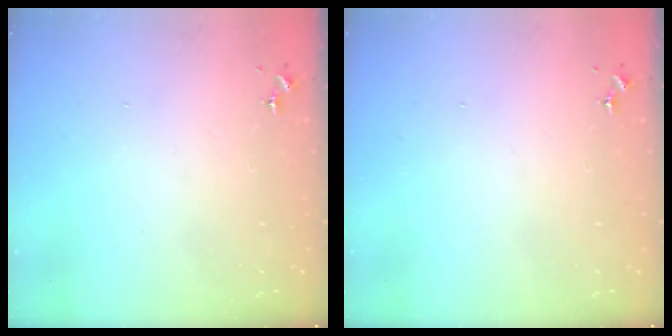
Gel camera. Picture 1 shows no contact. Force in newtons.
{"total": 0.0}